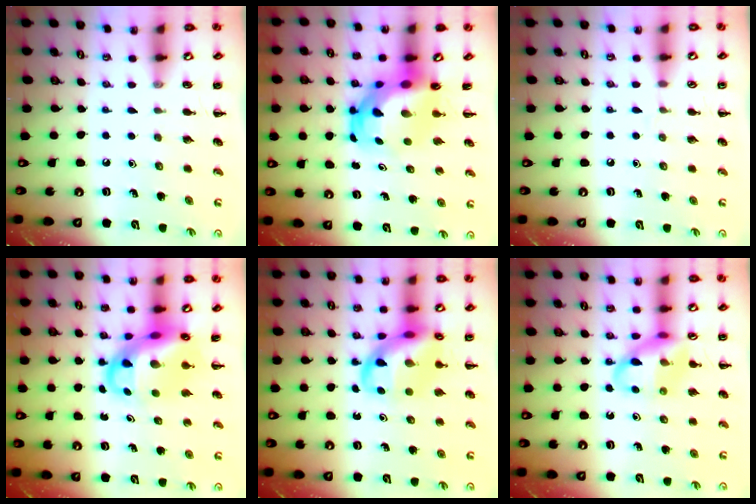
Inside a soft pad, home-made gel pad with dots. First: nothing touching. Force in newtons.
{"total": 6.2, "press": 5.9, "slide": 1.6}
{"total": 2.9, "press": 2.7, "slide": 1.1}
{"total": 11.0, "press": 10.6, "slide": 2.8}
{"total": 13.6, "press": 13.1, "slide": 3.6}
{"total": 13.4, "press": 13.2, "slide": 2.3}